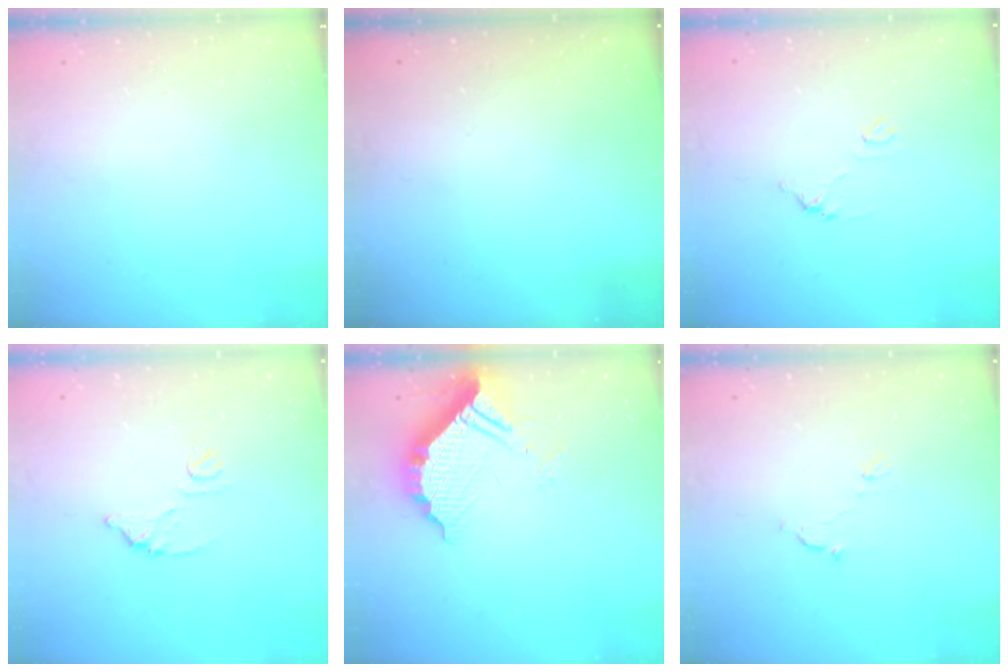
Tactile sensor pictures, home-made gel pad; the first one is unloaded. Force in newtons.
{"total": 3.3, "press": 3.3, "slide": 0.1}
{"total": 5.5, "press": 5.5, "slide": 0.3}
{"total": 8.7, "press": 8.7, "slide": 0.5}
{"total": 12.3, "press": 12.3, "slide": 1.1}
{"total": 6.3, "press": 6.3, "slide": 0.2}